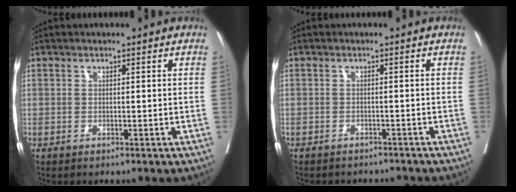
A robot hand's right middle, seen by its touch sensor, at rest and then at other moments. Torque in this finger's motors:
{"motor_torque": [0.93, -1.21, 0.11, 0.07]}